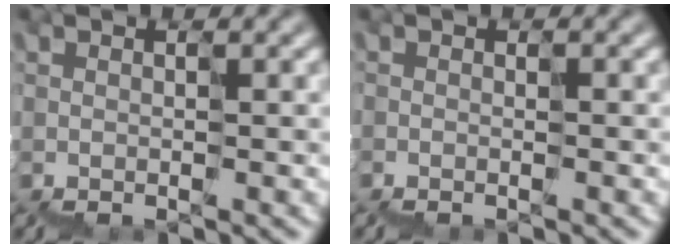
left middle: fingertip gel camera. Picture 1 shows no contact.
{"total": 0.7, "force": [-0.5, -0.1, -0.5], "torque": [0.009, -0.009, -0.008]}